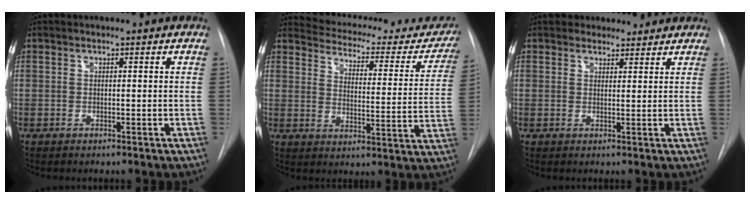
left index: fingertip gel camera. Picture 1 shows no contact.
{"total": 22.7, "force": [20.6, 6.6, 7.0], "torque": [-0.089, -0.055, 0.237]}
{"total": 3.4, "force": [2.9, 1.8, -0.2], "torque": [0.015, 0.003, 0.035]}